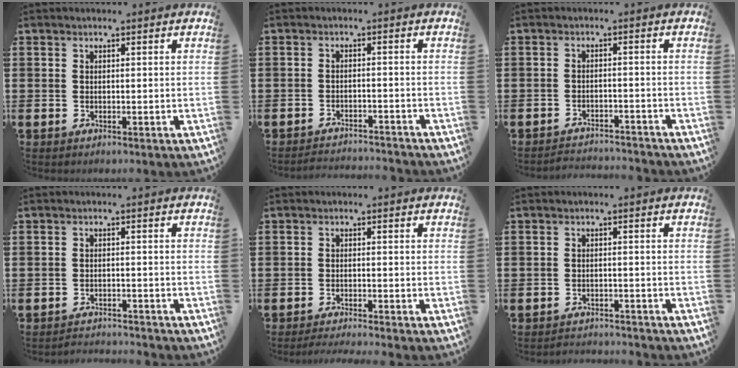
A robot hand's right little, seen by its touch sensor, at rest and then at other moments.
{"total": 2.2, "force": [-2.2, -0.1, -0.1], "torque": [-0.003, 0.004, -0.047]}
{"total": 2.2, "force": [-2.2, 0.0, -0.2], "torque": [-0.003, 0.004, -0.048]}
{"total": 1.8, "force": [-1.8, 0.0, -0.2], "torque": [-0.003, 0.004, -0.039]}
{"total": 1.4, "force": [-1.3, -0.2, 0.4], "torque": [-0.005, 0.001, -0.026]}
{"total": 1.7, "force": [-1.7, 0.0, -0.2], "torque": [-0.002, 0.004, -0.037]}